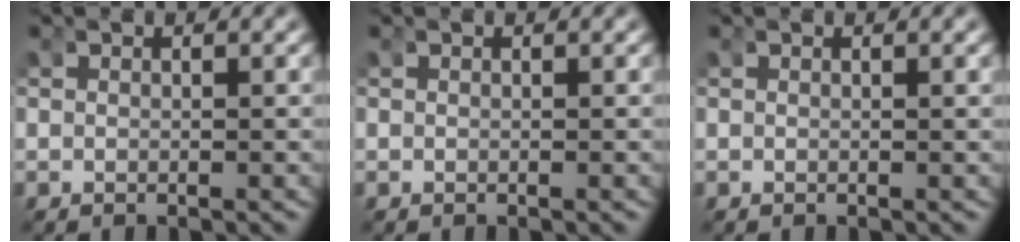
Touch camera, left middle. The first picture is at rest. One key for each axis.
{"total": 0.0}
{"total": 0.0}